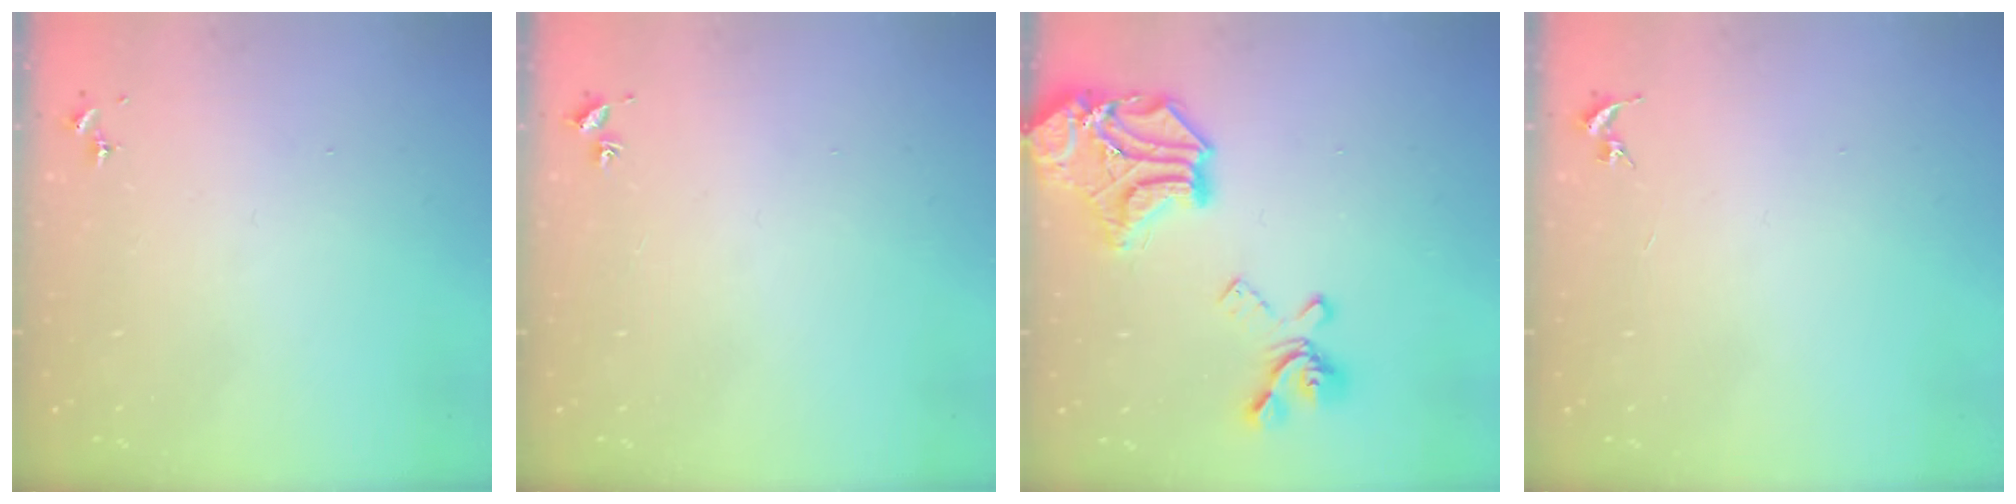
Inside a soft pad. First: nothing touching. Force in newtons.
{"total": 2.0, "press": 2.0, "slide": 0.2}
{"total": 23.2, "press": 23.0, "slide": 2.9}
{"total": 0.0}